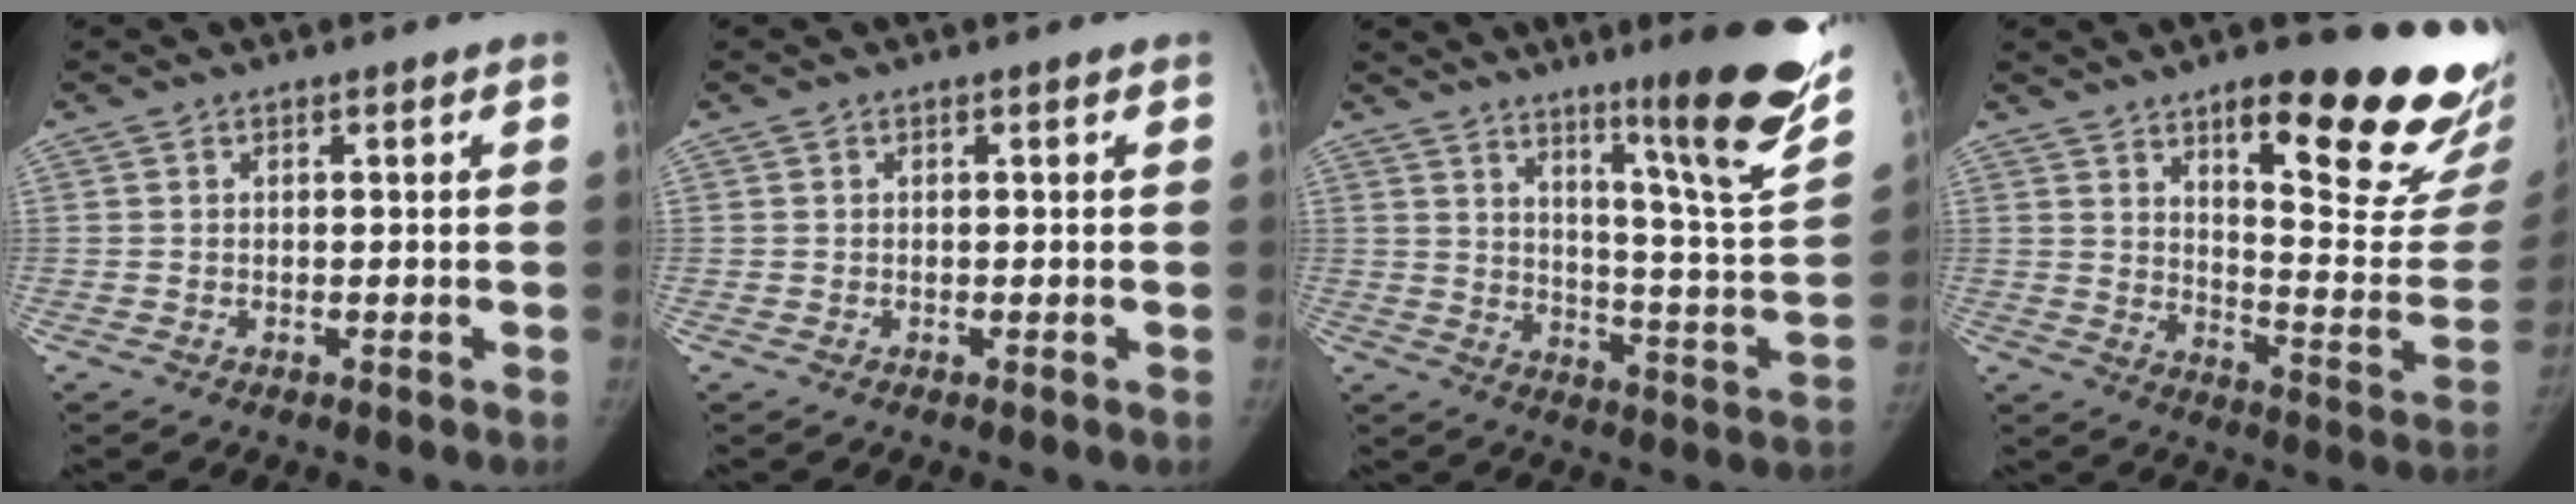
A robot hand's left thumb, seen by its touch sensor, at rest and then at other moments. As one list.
[{"total": 0.0}, {"total": 21.8, "force": [13.6, 1.8, 16.9], "torque": [-0.207, -0.085, 0.204]}, {"total": 26.5, "force": [17.2, 6.7, 19.1], "torque": [-0.205, -0.107, 0.240]}]